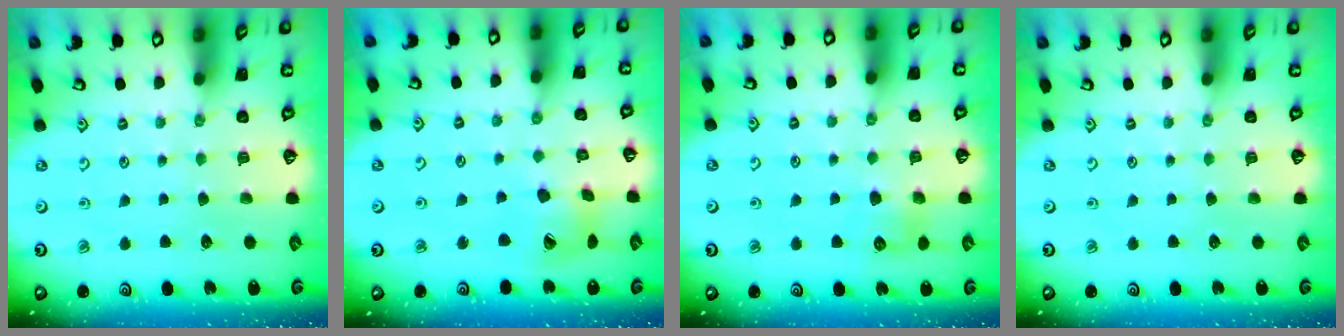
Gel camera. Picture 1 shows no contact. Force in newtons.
{"total": 13.4, "press": 13.3, "slide": 1.8}
{"total": 6.2, "press": 6.2, "slide": 0.6}
{"total": 0.0}